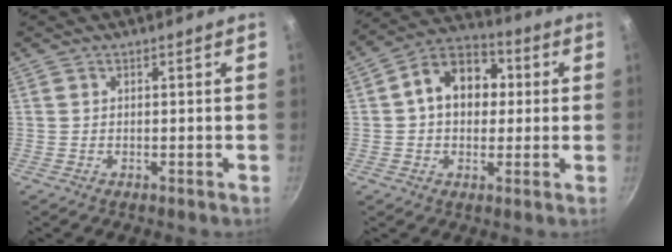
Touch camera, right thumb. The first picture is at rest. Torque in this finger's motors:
{"motor_torque": [-0.68, 1.42, 0.82, -0.38, 0.09]}